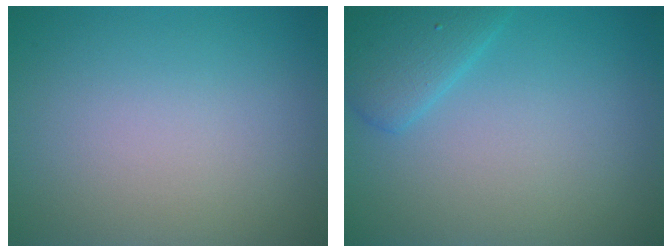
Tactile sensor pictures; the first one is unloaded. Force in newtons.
{"total": 2.9, "press": 2.9, "slide": 0.1}